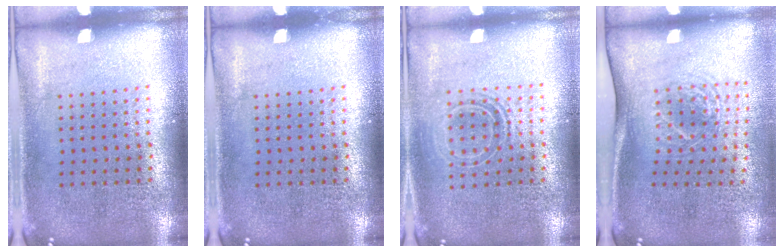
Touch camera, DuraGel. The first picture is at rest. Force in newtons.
{"total": 0.0}
{"total": 1.5, "press": 1.2, "slide": 0.9}
{"total": 1.7, "press": 1.3, "slide": 1.2}